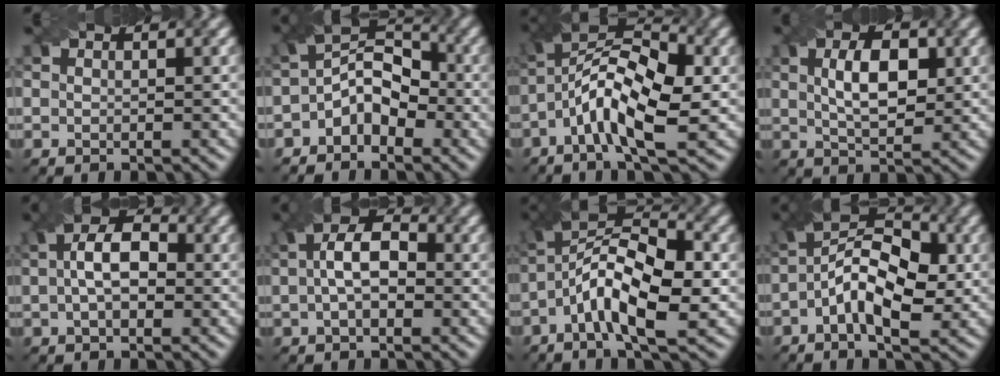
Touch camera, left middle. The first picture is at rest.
{"total": 4.6, "force": [-1.8, 3.1, 3.0], "torque": [-0.043, 0.010, -0.039]}
{"total": 9.2, "force": [-2.0, 3.4, 8.3], "torque": [-0.151, 0.022, -0.050]}
{"total": 4.8, "force": [1.0, 2.3, 4.1], "torque": [-0.076, 0.003, 0.019]}
{"total": 4.9, "force": [0.4, 2.7, 4.1], "torque": [-0.067, 0.017, -0.006]}
{"total": 4.9, "force": [0.3, 2.7, 4.1], "torque": [-0.070, 0.016, -0.005]}
{"total": 9.1, "force": [-2.1, 3.2, 8.3], "torque": [-0.153, 0.022, -0.051]}
{"total": 7.4, "force": [-0.8, 3.8, 6.3], "torque": [-0.112, 0.019, -0.022]}